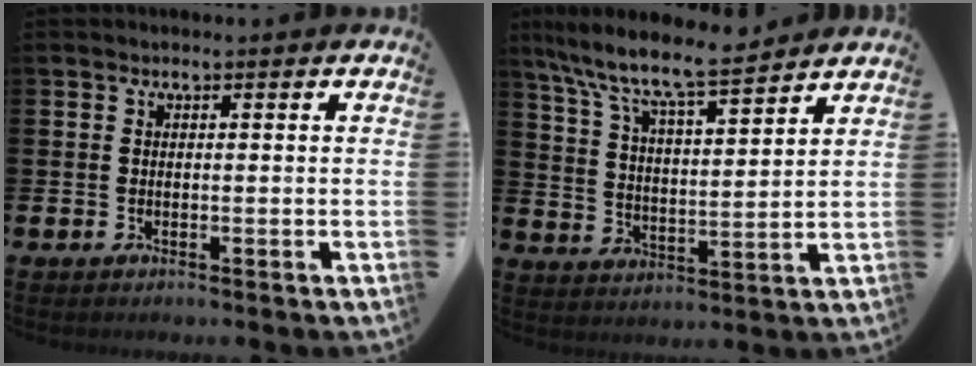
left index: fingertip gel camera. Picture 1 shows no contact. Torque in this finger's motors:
{"motor_torque": [1.06, -1.08, 1.05, 0.21]}